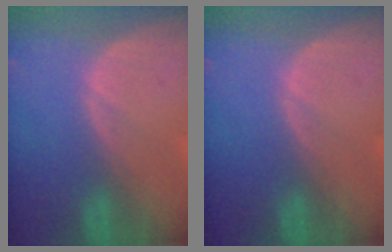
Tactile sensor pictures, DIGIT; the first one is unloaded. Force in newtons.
{"total": 0.0}